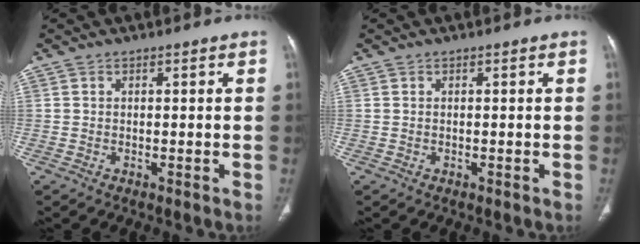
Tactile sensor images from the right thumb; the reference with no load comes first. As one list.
[{"total": 0.0}]